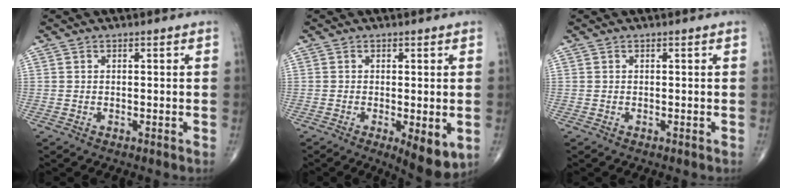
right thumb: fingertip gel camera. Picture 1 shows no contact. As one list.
[{"total": 6.8, "force": [-1.8, 2.3, 6.2], "torque": [-0.087, -0.020, -0.024]}, {"total": 0.0}]